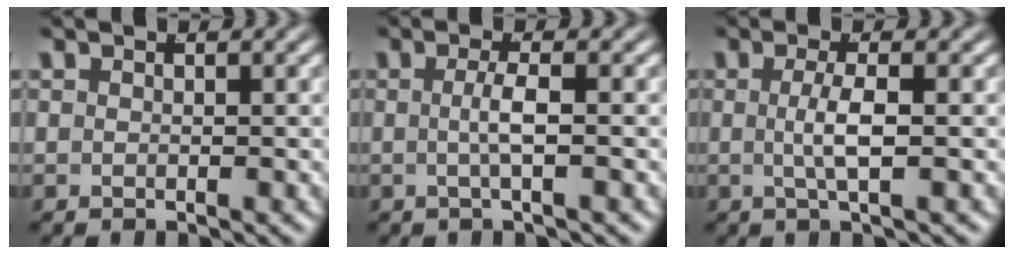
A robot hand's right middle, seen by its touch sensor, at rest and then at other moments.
{"total": 2.0, "force": [-0.5, -0.7, 1.8], "torque": [-0.038, -0.004, -0.005]}
{"total": 2.4, "force": [-0.2, -0.5, 2.4], "torque": [-0.045, -0.006, 0.000]}